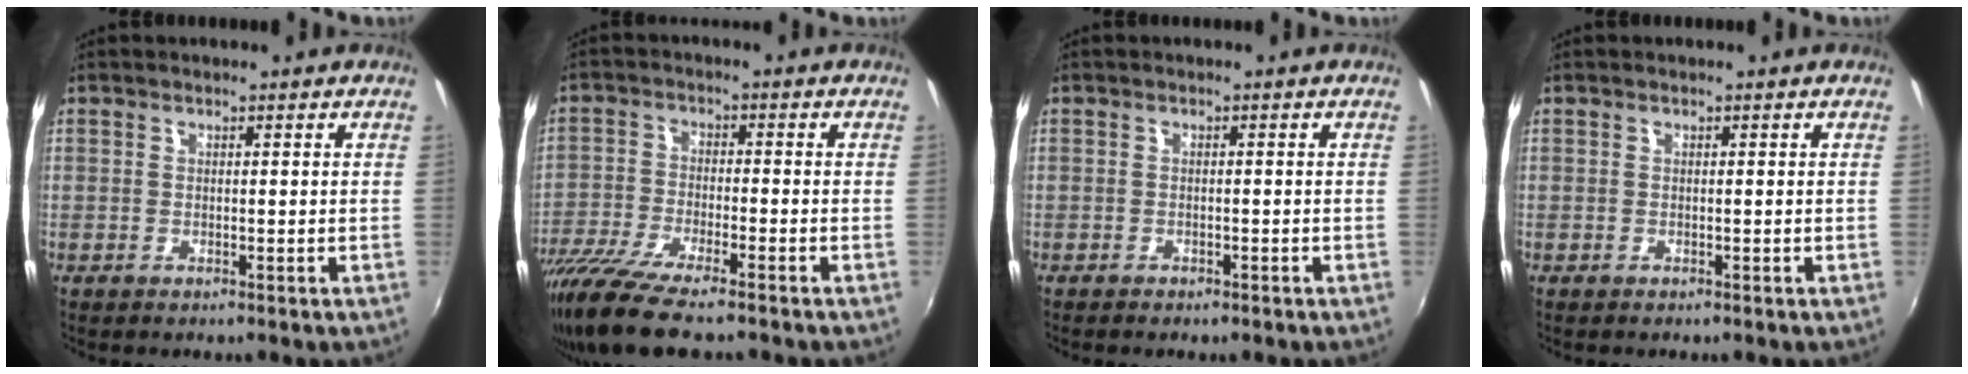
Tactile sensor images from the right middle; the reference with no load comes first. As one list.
[{"total": 12.1, "force": [-9.5, 1.8, 7.2], "torque": [-0.164, -0.046, -0.179]}, {"total": 1.7, "force": [-1.4, 0.8, 0.6], "torque": [-0.014, -0.008, -0.022]}, {"total": 0.0}]